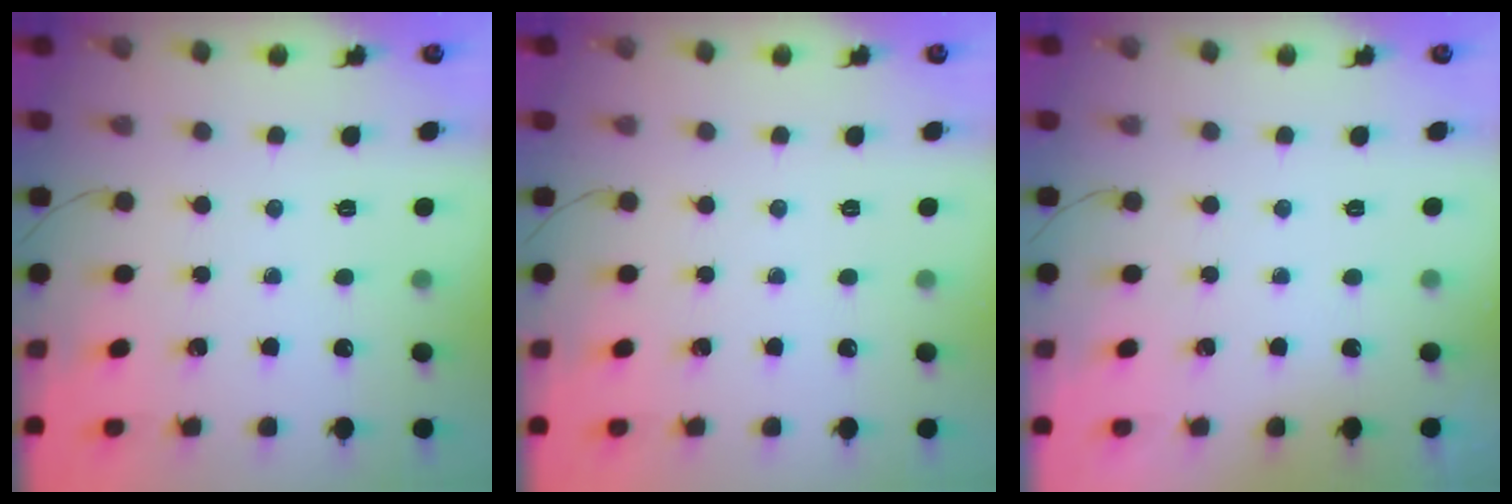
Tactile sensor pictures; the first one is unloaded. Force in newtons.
{"total": 0.0}
{"total": 1.8, "press": 1.8, "slide": 0.3}